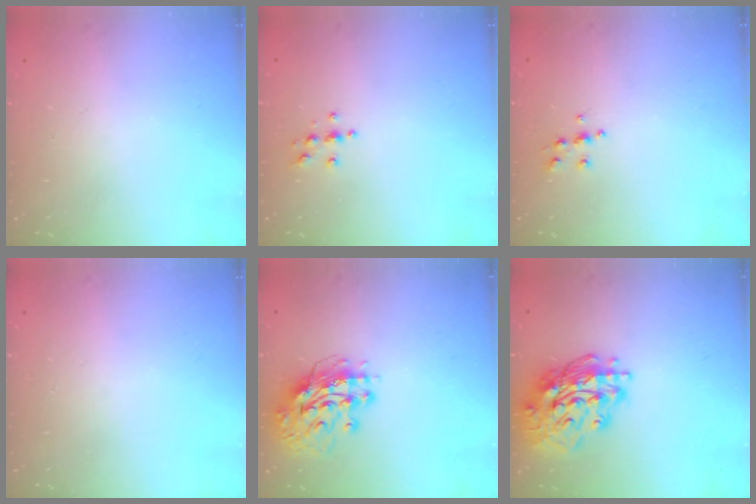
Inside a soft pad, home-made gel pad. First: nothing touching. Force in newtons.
{"total": 3.6, "press": 3.6, "slide": 0.4}
{"total": 5.5, "press": 5.4, "slide": 0.6}
{"total": 0.0}
{"total": 13.5, "press": 13.4, "slide": 1.5}
{"total": 18.0, "press": 17.9, "slide": 1.8}